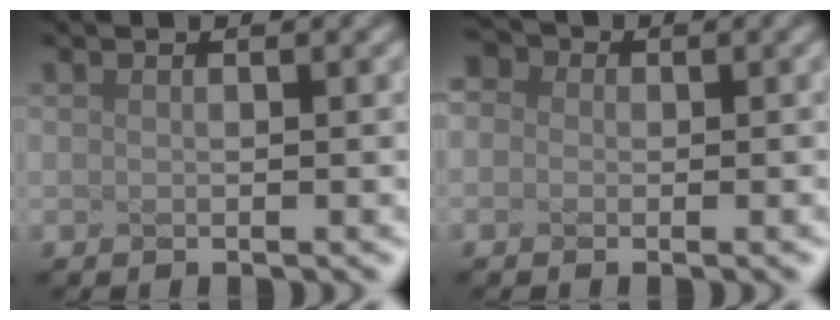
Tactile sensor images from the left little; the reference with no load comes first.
{"total": 1.5, "force": [0.0, 1.4, 0.4], "torque": [-0.018, 0.010, 0.007]}